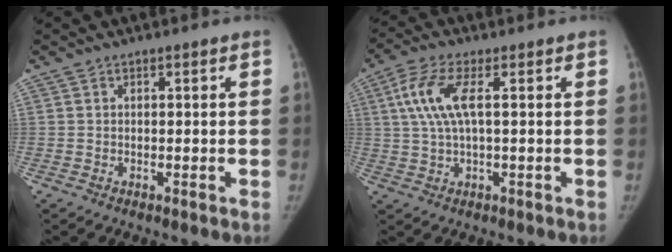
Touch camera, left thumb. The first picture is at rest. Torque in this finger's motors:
{"motor_torque": [0.16, 0.45, 0.87, -0.29, 0.33]}